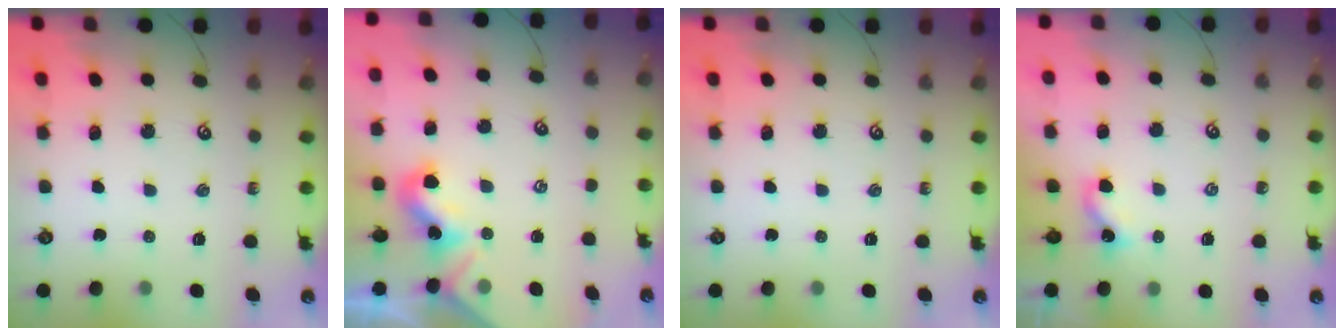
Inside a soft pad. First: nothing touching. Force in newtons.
{"total": 2.0, "press": 2.0, "slide": 0.4}
{"total": 0.0}
{"total": 2.6, "press": 2.5, "slide": 0.5}